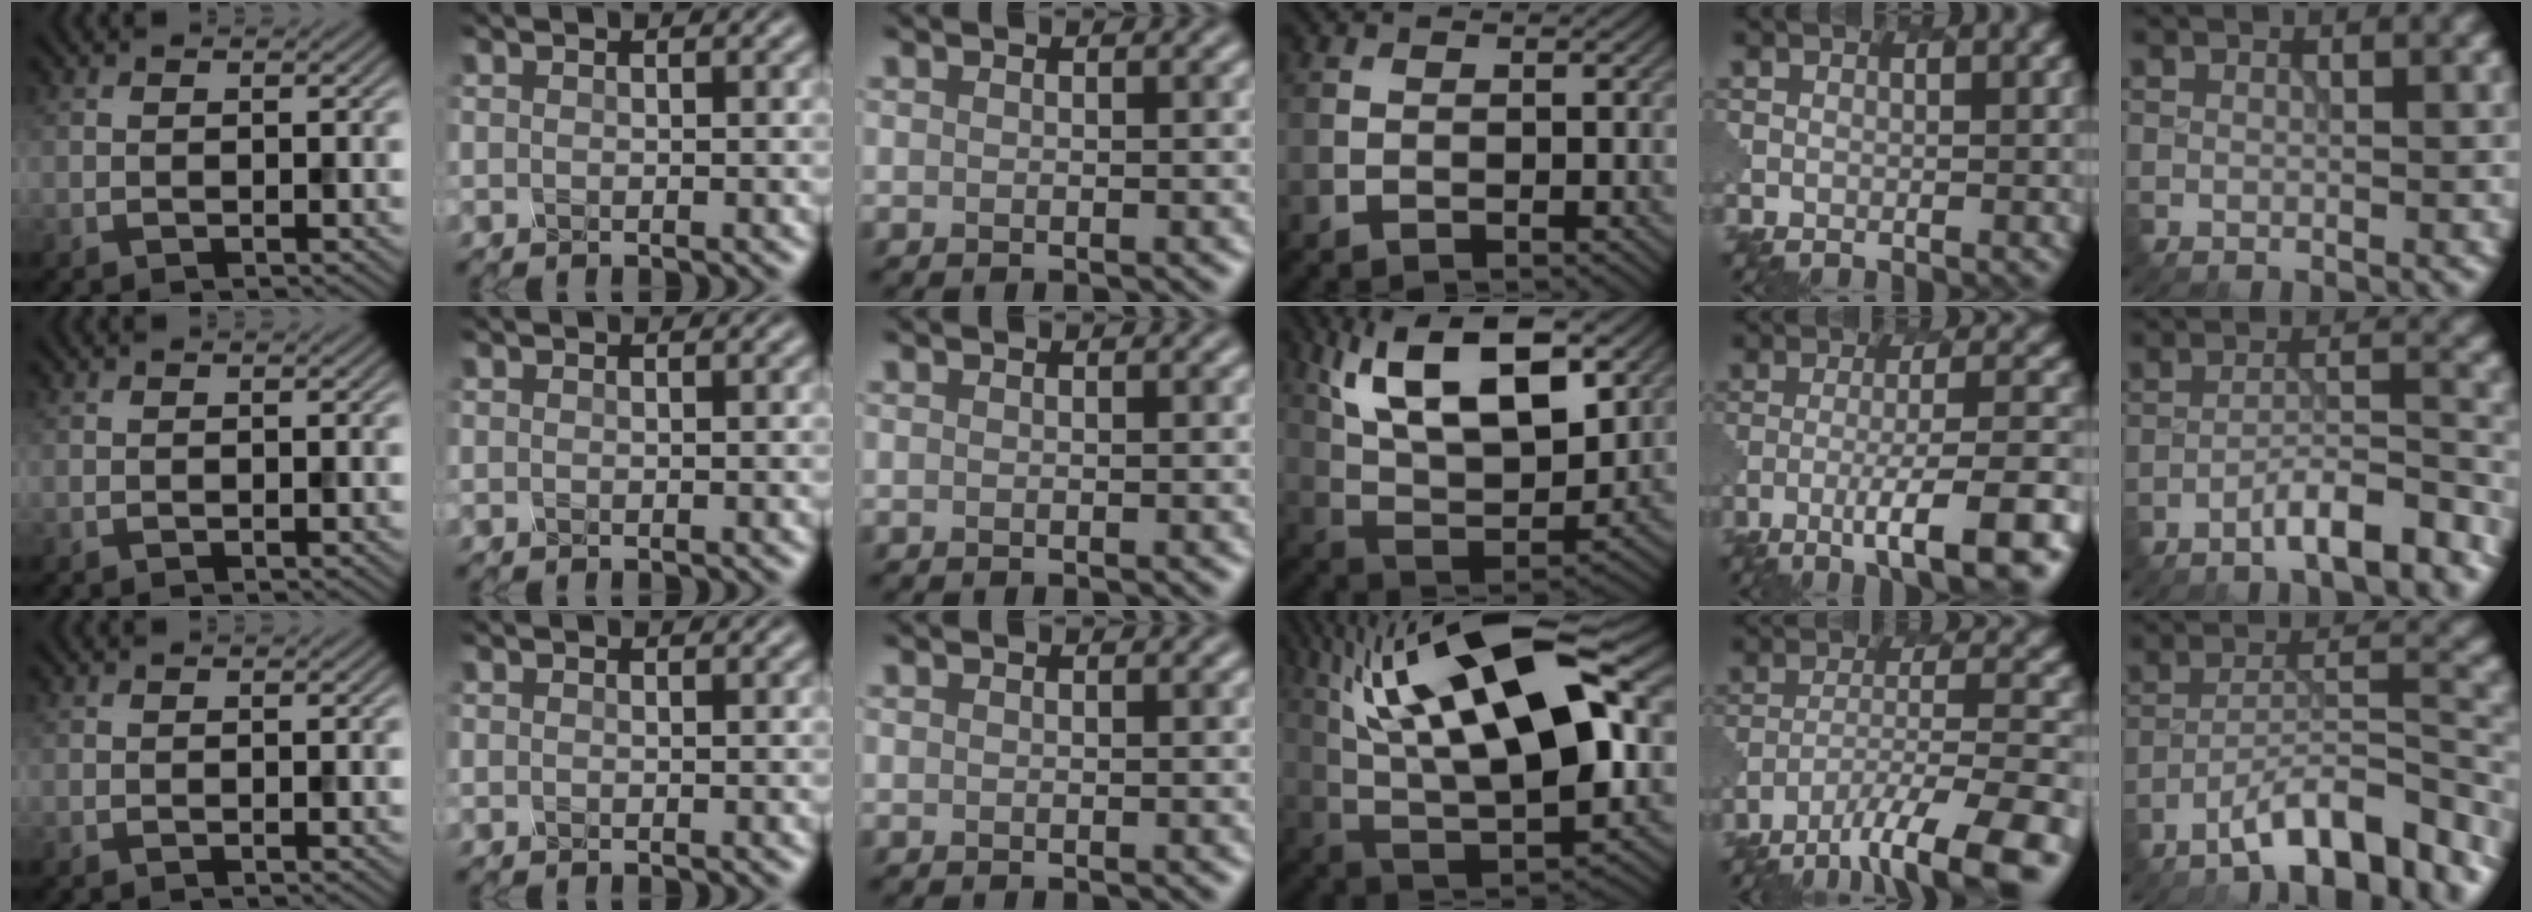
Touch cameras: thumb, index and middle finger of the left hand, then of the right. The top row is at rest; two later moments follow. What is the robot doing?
{"motion": "twist", "object": "rubiks cube"}